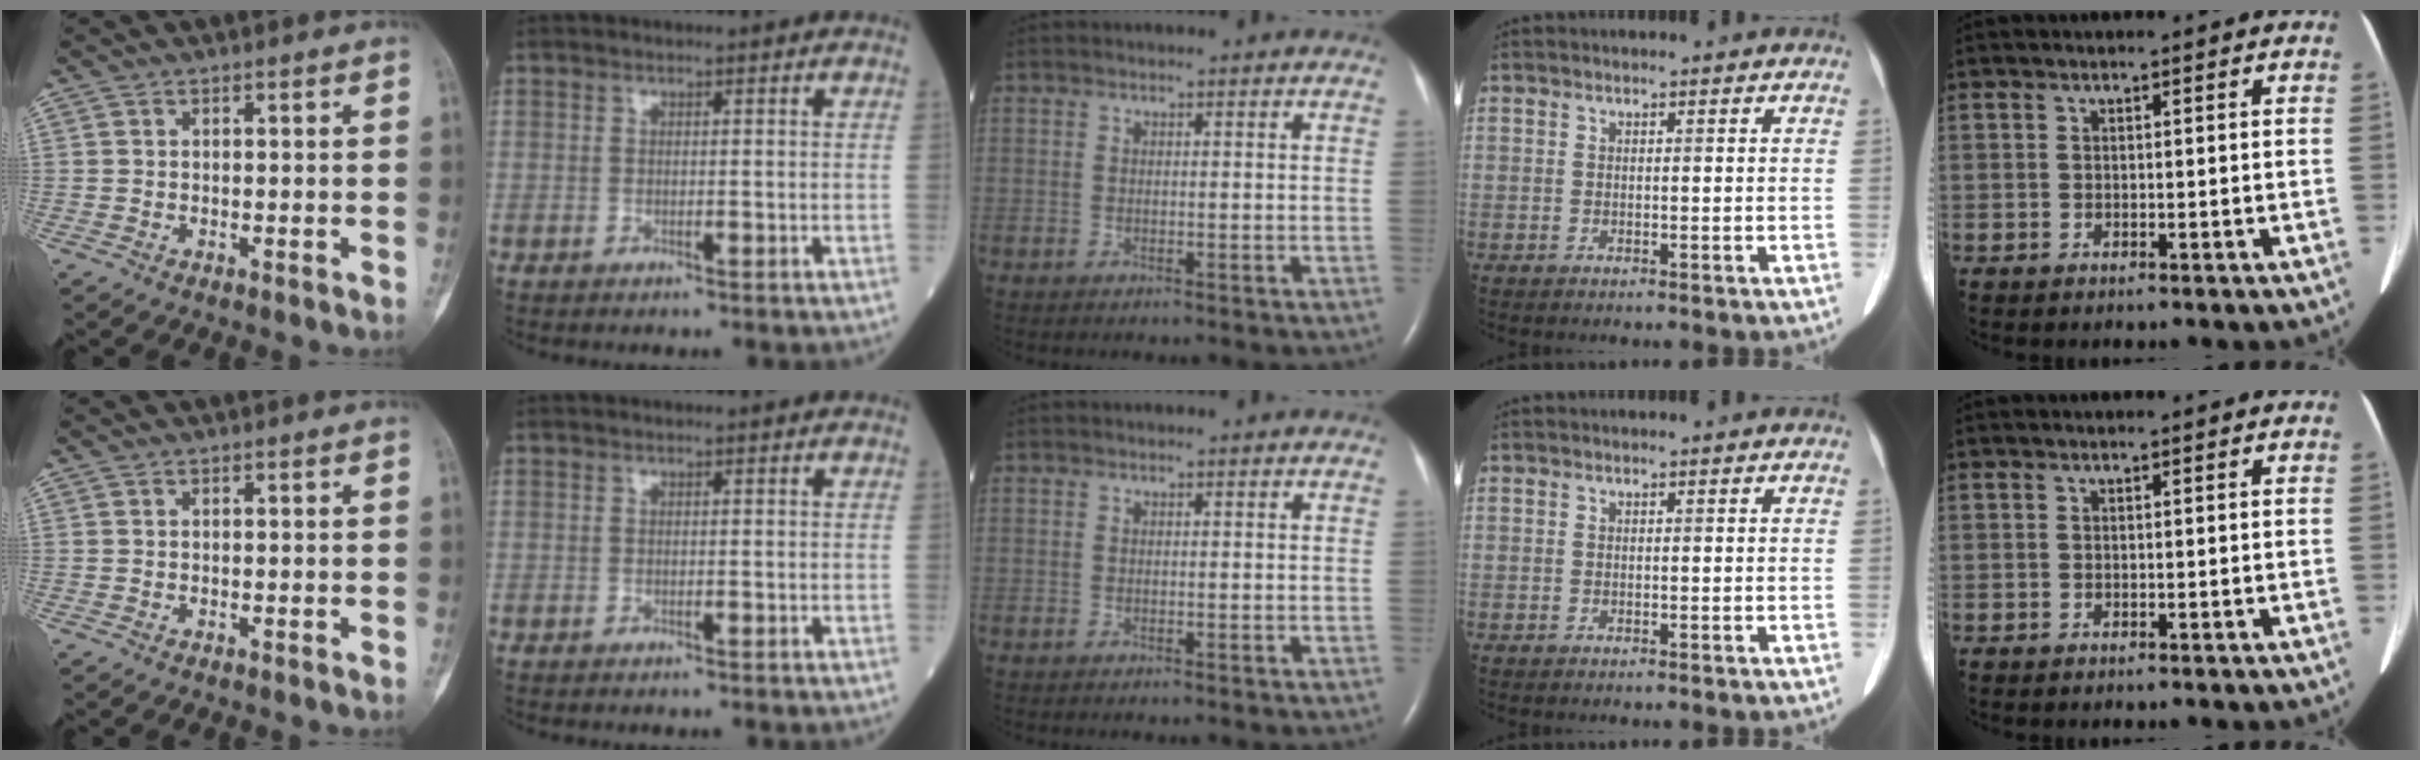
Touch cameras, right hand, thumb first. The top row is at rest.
{}